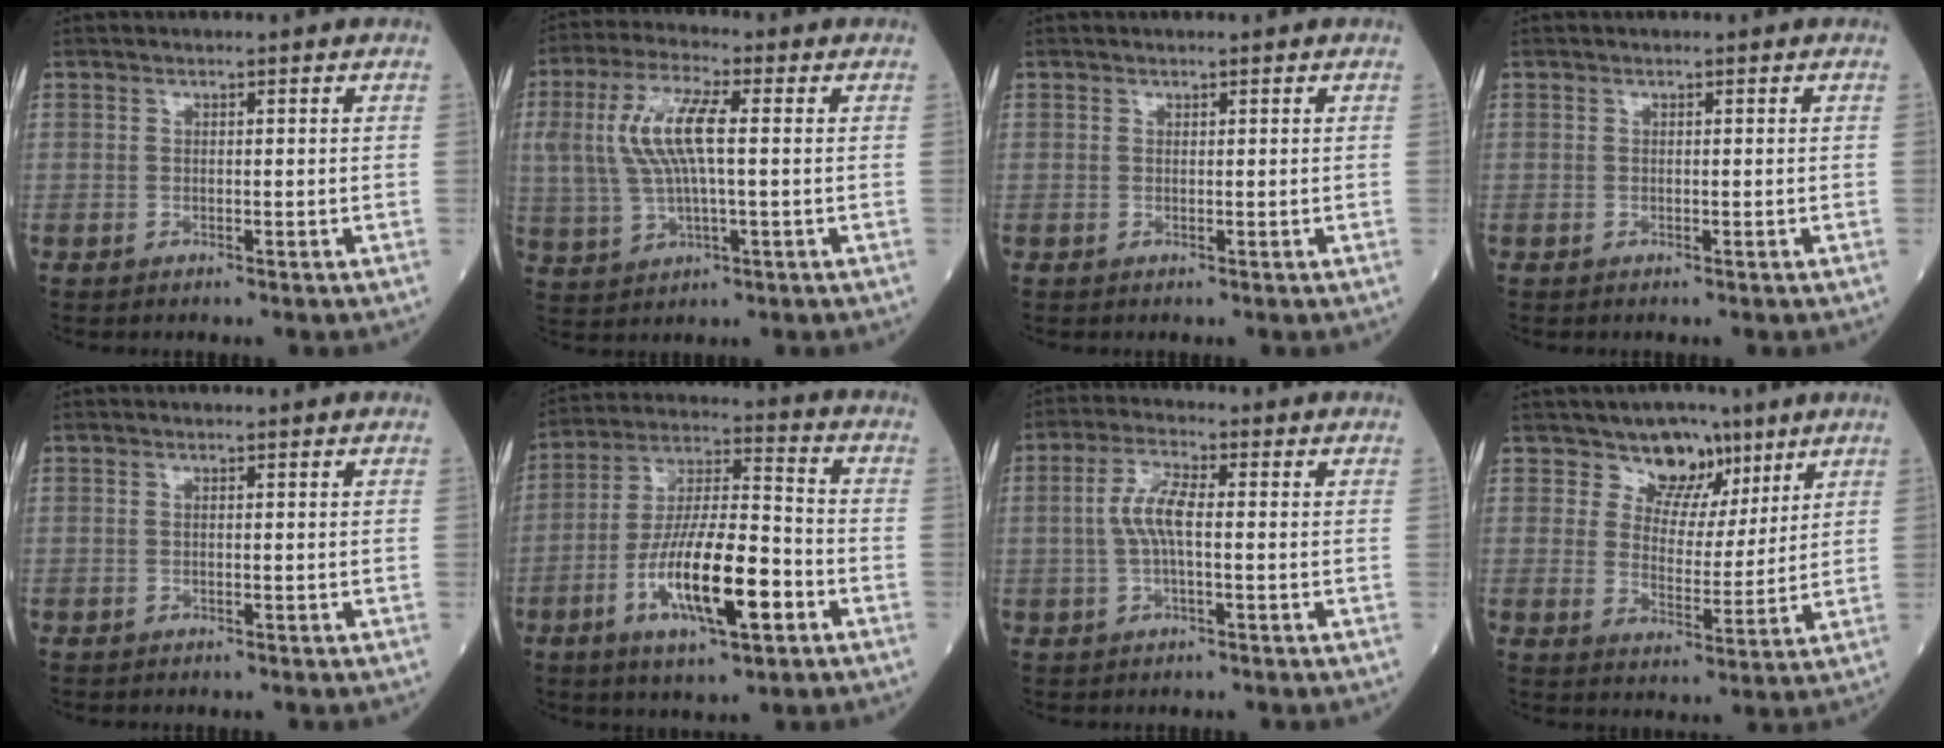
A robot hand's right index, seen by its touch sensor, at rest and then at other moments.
{"total": 10.4, "force": [1.5, 2.8, 9.9], "torque": [-0.223, 0.014, 0.031]}
{"total": 0.0}
{"total": 0.0}
{"total": 0.0}
{"total": 15.5, "force": [-5.5, 3.5, 14.1], "torque": [-0.268, -0.005, -0.094]}
{"total": 5.4, "force": [0.0, 1.3, 5.2], "torque": [-0.115, 0.010, -0.002]}
{"total": 7.1, "force": [5.1, 4.6, 1.9], "torque": [-0.017, -0.004, 0.084]}